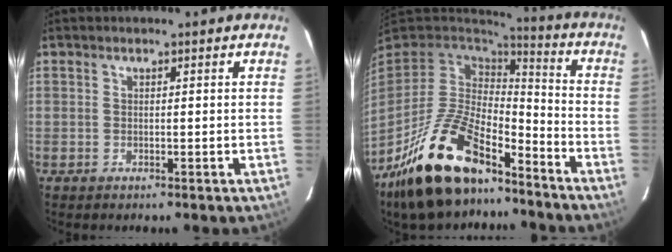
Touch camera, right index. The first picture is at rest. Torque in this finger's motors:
{"motor_torque": [0.72, -0.70, 1.05, 0.21]}